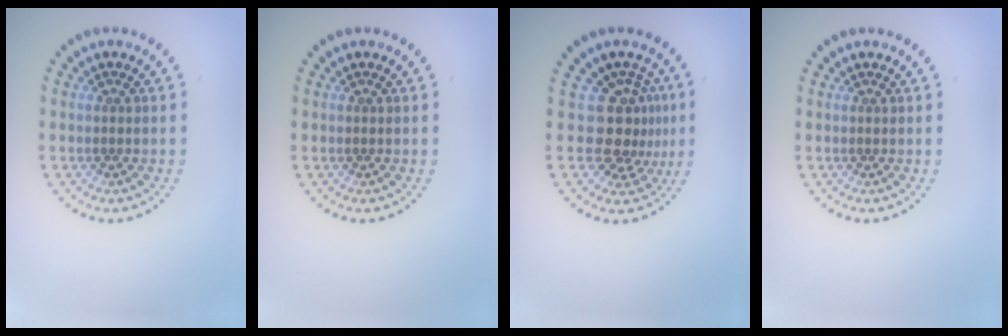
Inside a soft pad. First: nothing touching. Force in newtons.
{"total": 0.0}
{"total": 3.5, "press": 2.5, "slide": 2.5}
{"total": 0.0}